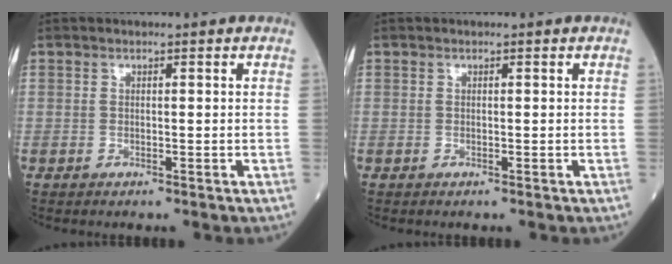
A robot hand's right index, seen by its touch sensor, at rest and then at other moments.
{"total": 0.0}